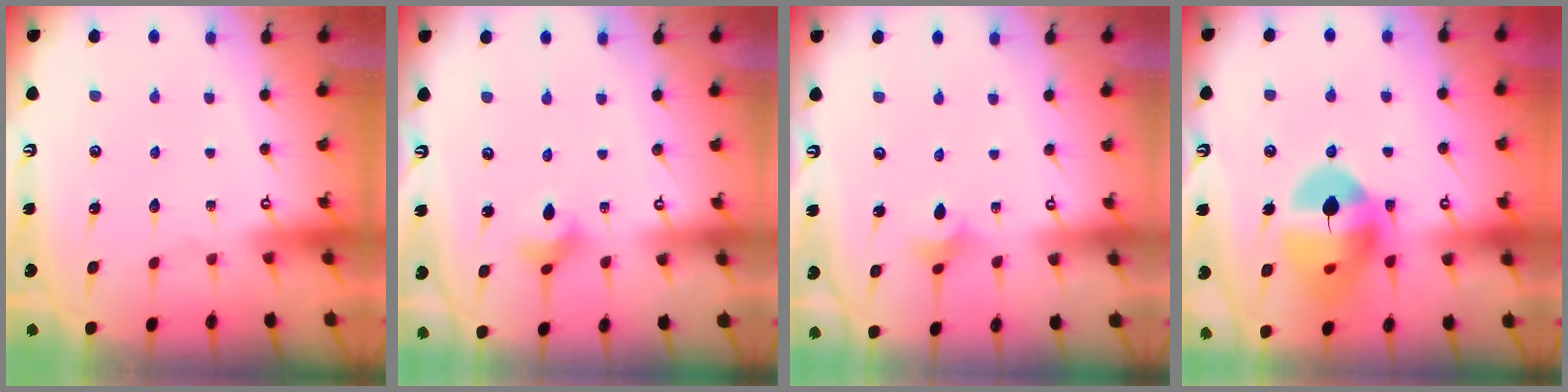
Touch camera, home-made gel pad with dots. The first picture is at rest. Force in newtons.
{"total": 3.8, "press": 3.7, "slide": 0.4}
{"total": 3.2, "press": 3.2, "slide": 0.8}
{"total": 16.0, "press": 15.9, "slide": 1.9}